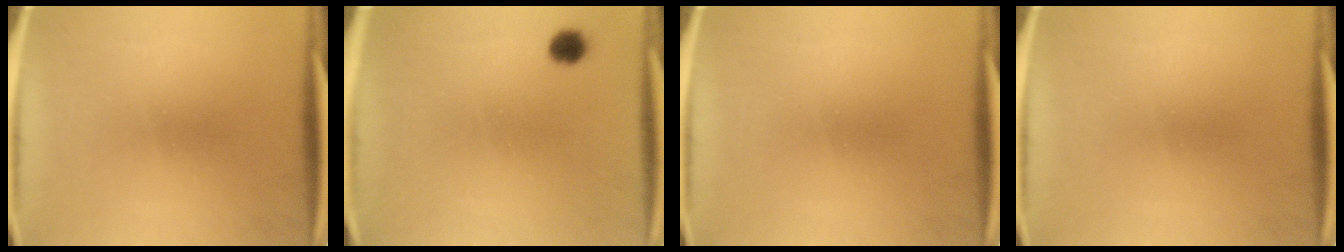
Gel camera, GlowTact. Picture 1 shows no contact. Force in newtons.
{"total": 2.6}
{"total": 0.0}
{"total": 0.0}